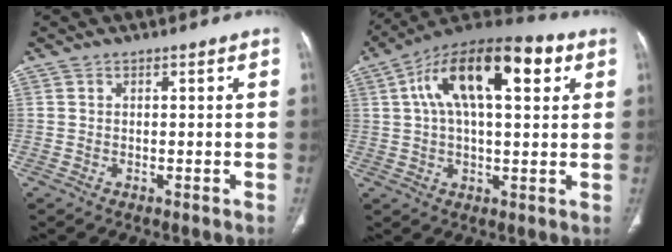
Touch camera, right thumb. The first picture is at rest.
{"total": 20.1, "force": [6.6, 8.7, 16.9], "torque": [-0.273, 0.028, 0.100]}